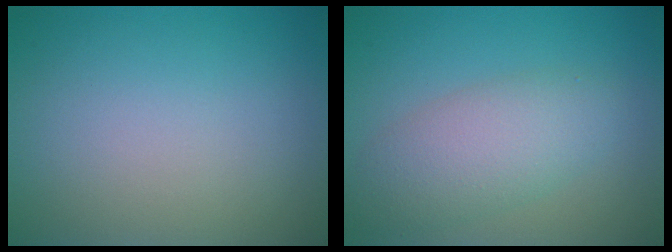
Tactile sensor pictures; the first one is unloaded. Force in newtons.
{"total": 4.5, "press": 4.5, "slide": 0.2}